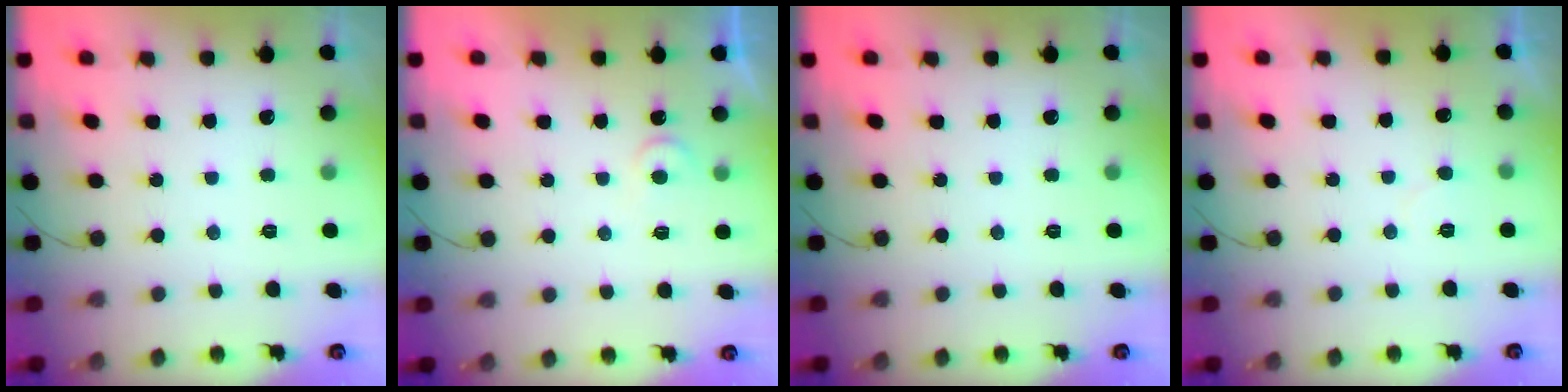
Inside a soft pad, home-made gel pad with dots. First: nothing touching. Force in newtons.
{"total": 4.0, "press": 3.9, "slide": 0.3}
{"total": 0.0}
{"total": 3.7, "press": 3.6, "slide": 0.3}